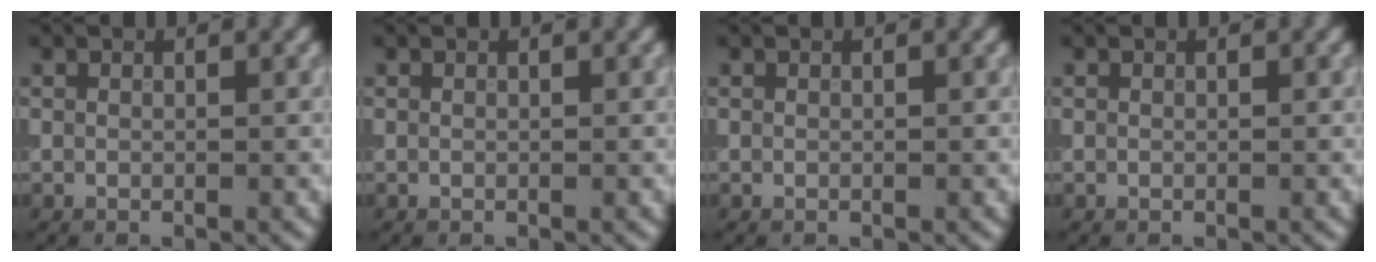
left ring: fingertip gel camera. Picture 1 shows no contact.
{"total": 0.0}
{"total": 0.0}
{"total": 0.0}